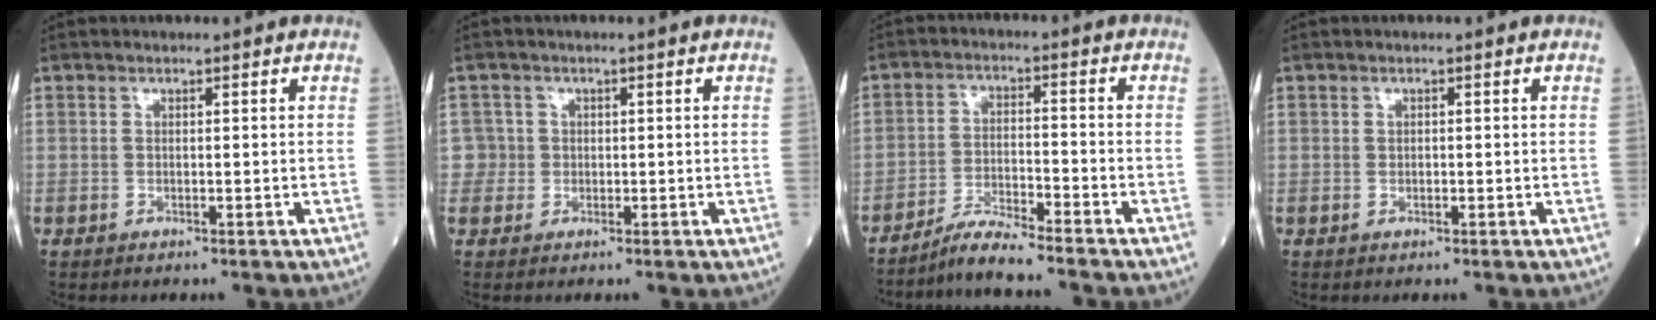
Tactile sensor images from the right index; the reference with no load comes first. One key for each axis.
{"total": 2.4, "fx": 0.1, "fy": 2.4, "fz": -0.4, "tx": 0.025, "ty": 0.007, "tz": -0.003}
{"total": 5.6, "fx": -5.2, "fy": -0.7, "fz": 1.9, "tx": -0.037, "ty": -0.018, "tz": -0.099}
{"total": 0.7, "fx": -0.1, "fy": 0.6, "fz": 0.4, "tx": -0.005, "ty": 0.000, "tz": -0.002}